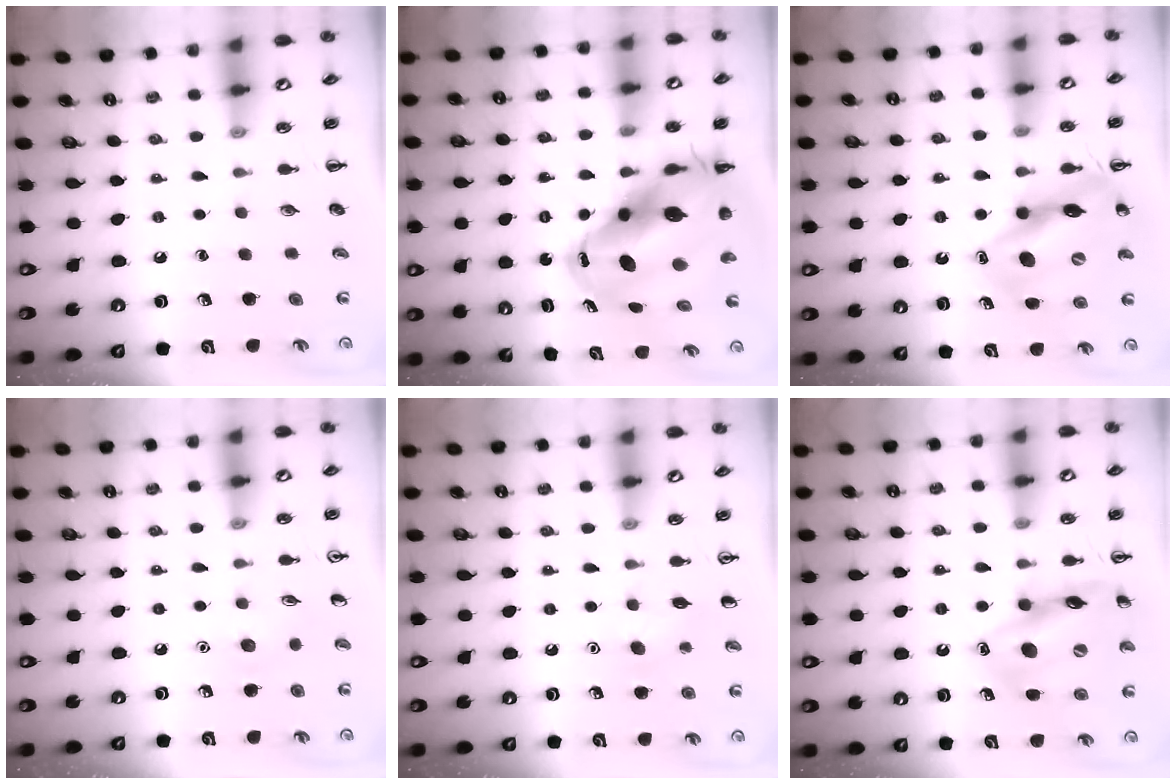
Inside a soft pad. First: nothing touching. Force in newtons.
{"total": 16.1, "press": 15.4, "slide": 4.6}
{"total": 13.3, "press": 12.7, "slide": 4.0}
{"total": 4.7, "press": 4.5, "slide": 1.4}
{"total": 5.7, "press": 5.4, "slide": 1.6}
{"total": 15.5, "press": 15.1, "slide": 3.6}